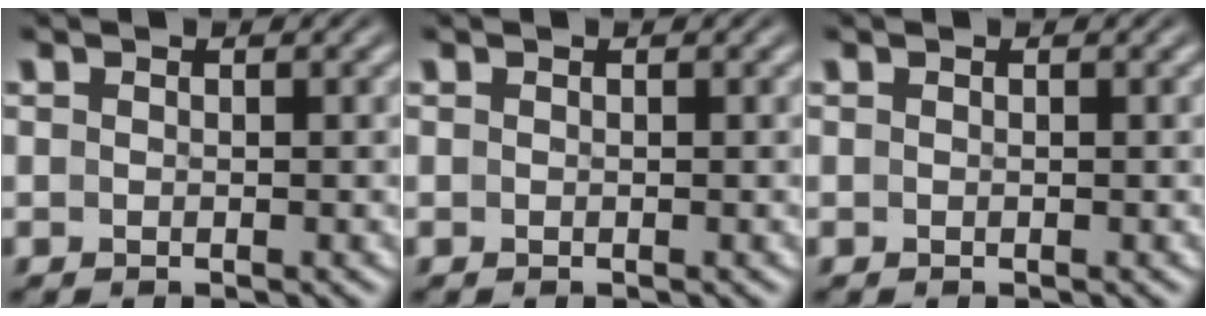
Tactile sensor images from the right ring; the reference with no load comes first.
{"total": 0.0}
{"total": 0.0}